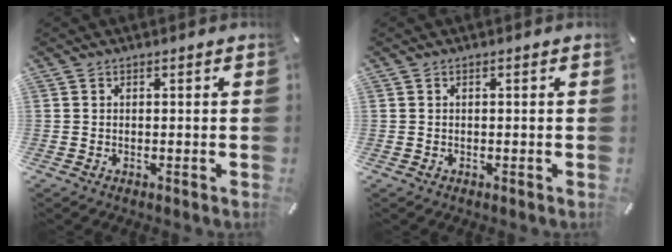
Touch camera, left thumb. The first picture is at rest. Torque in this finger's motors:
{"motor_torque": [-0.09, -0.04, -0.05, 0.21, 0.00]}